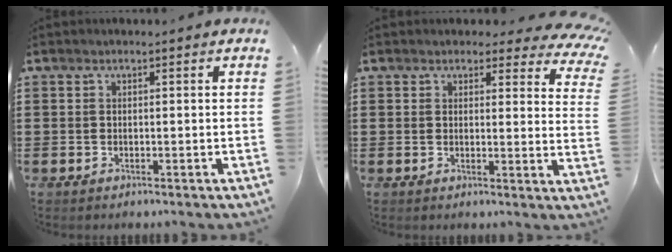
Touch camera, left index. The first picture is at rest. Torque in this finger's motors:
{"motor_torque": [2.14, 0.00, 0.38, 0.01]}